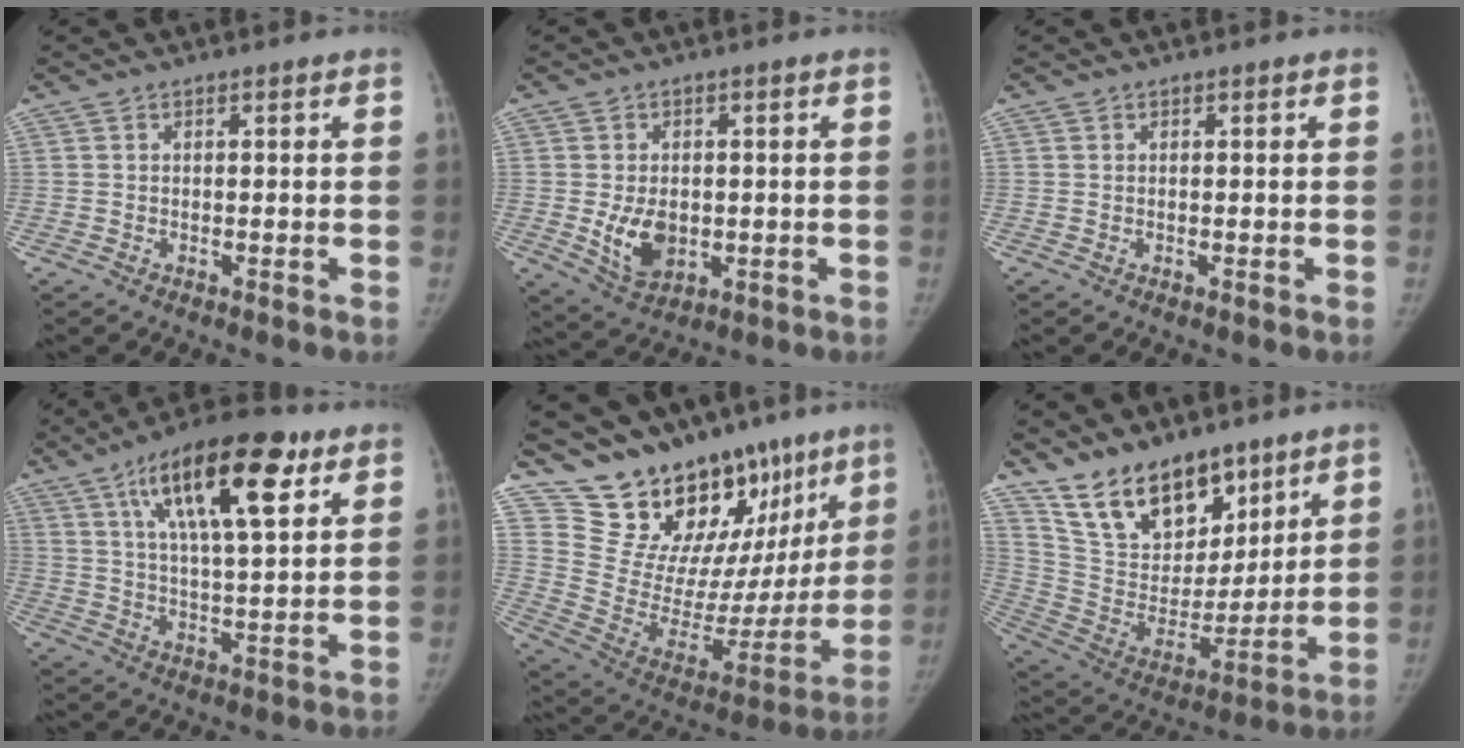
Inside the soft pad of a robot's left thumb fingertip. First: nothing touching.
{"total": 7.5, "force": [-0.8, 5.3, 5.2], "torque": [-0.070, -0.010, -0.001]}
{"total": 0.0}
{"total": 19.1, "force": [9.1, 6.6, 15.5], "torque": [-0.230, -0.021, 0.148]}
{"total": 25.6, "force": [19.0, 13.0, 11.0], "torque": [-0.124, -0.099, 0.295]}
{"total": 18.9, "force": [13.5, 10.1, 8.7], "torque": [-0.101, -0.078, 0.246]}